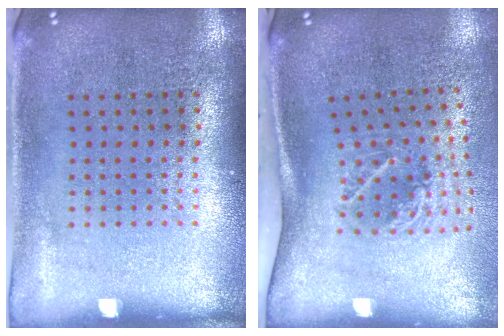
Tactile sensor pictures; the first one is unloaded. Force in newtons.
{"total": 2.1, "press": 1.3, "slide": 1.6}